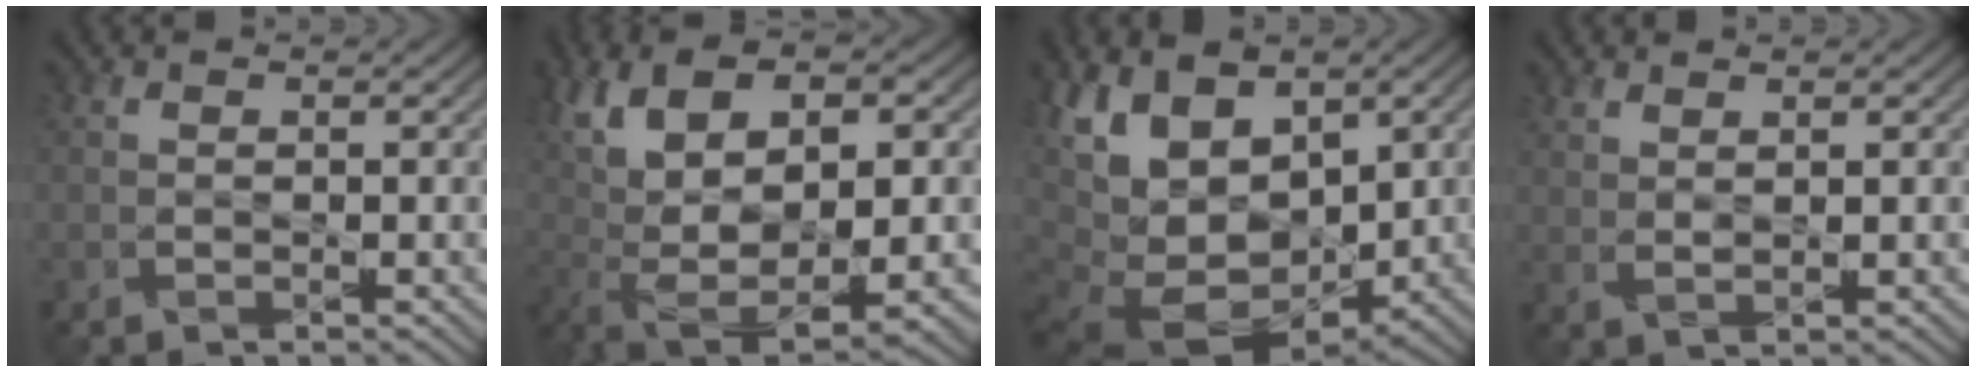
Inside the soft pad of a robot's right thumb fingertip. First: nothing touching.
{"total": 14.7, "force": [0.9, 7.2, 12.8], "torque": [-0.235, 0.003, 0.030]}
{"total": 15.5, "force": [1.2, 10.4, 11.4], "torque": [-0.225, -0.003, 0.054]}
{"total": 1.5, "force": [1.2, -0.2, 0.9], "torque": [-0.015, -0.004, 0.029]}